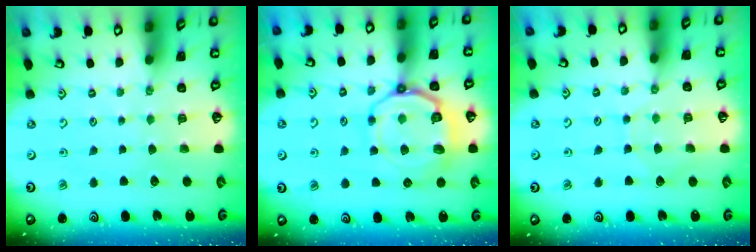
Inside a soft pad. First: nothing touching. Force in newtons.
{"total": 12.0, "press": 11.8, "slide": 2.3}
{"total": 5.2, "press": 5.1, "slide": 0.6}